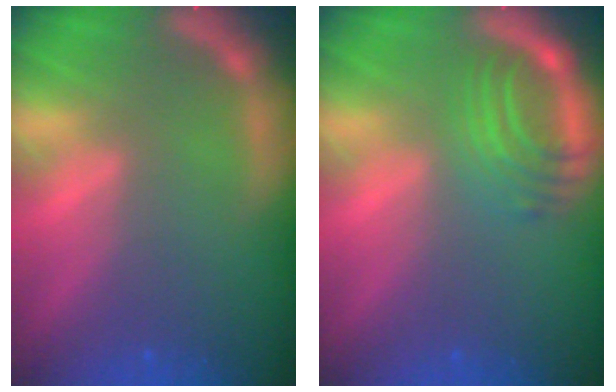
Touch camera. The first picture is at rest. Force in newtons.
{"total": 5.0}